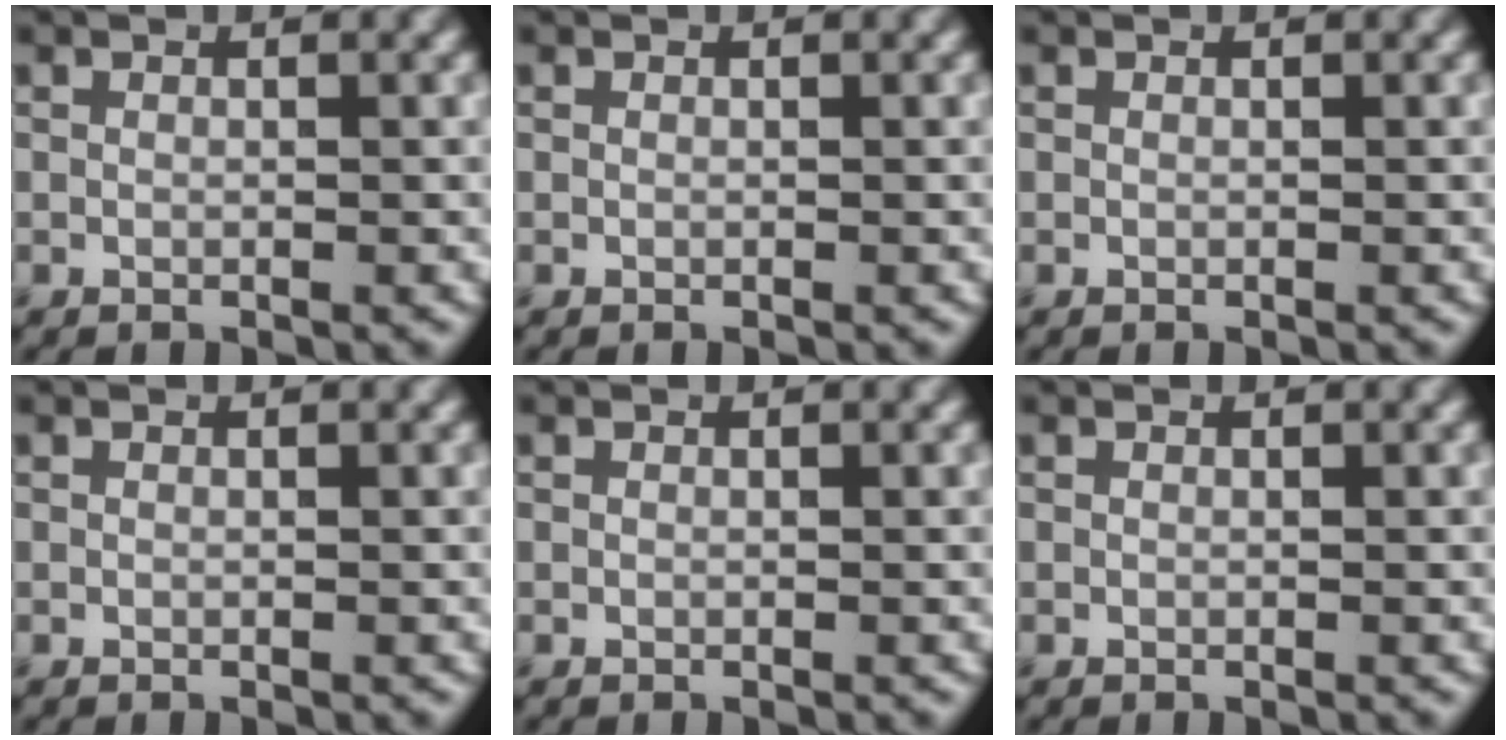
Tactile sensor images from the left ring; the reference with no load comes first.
{"total": 0.0}
{"total": 0.0}
{"total": 0.0}
{"total": 0.0}
{"total": 0.0}